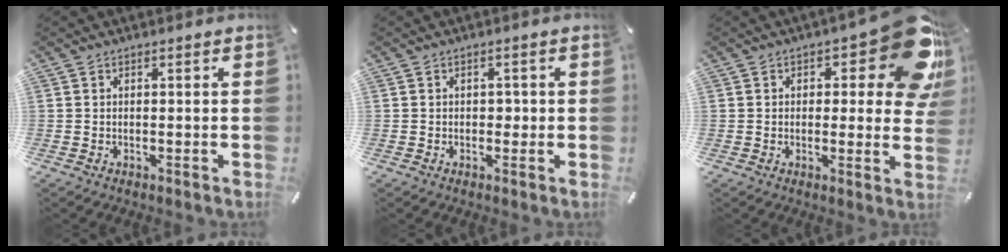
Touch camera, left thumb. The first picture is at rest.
{"total": 1.4, "force": [-0.3, 1.2, 0.6], "torque": [-0.005, 0.003, -0.010]}
{"total": 17.4, "force": [7.7, 7.5, 13.7], "torque": [-0.164, -0.056, 0.130]}